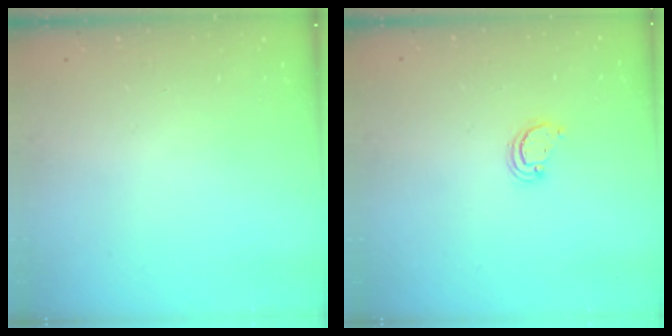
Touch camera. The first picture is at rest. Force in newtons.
{"total": 2.6, "press": 2.6, "slide": 0.2}